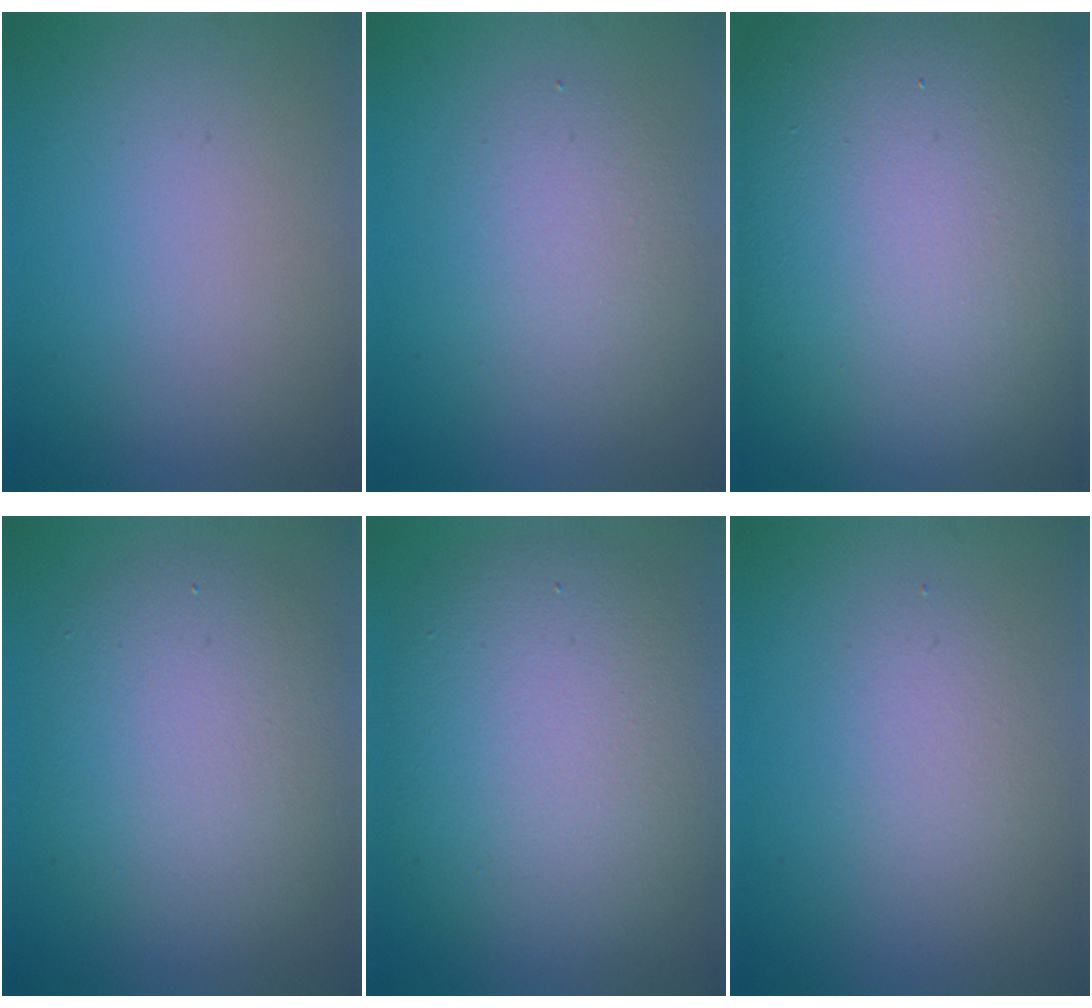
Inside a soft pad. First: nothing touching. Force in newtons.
{"total": 3.2, "press": 3.2, "slide": 0.1}
{"total": 22.9, "press": 22.9, "slide": 1.3}
{"total": 6.4, "press": 6.4, "slide": 0.5}
{"total": 9.8, "press": 9.8, "slide": 0.8}
{"total": 2.2, "press": 2.2, "slide": 0.1}